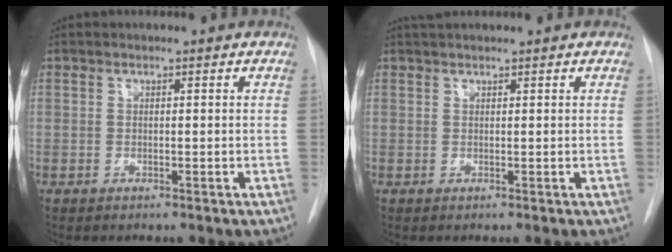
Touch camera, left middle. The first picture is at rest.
{"total": 1.5, "force": [1.5, 0.0, 0.4], "torque": [-0.007, 0.016, 0.029]}